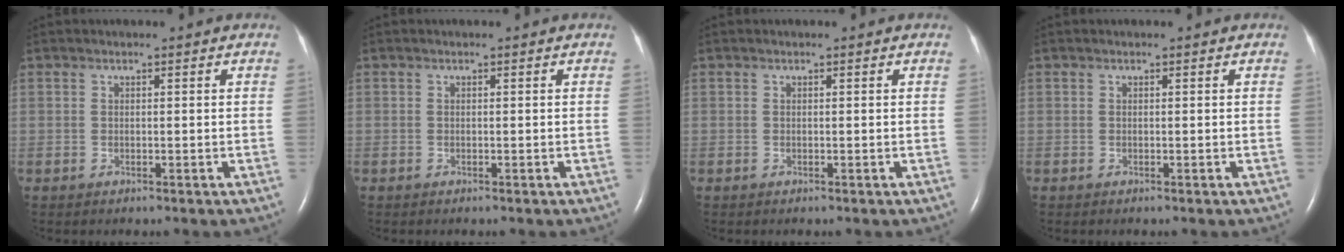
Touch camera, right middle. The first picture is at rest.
{"total": 0.0}
{"total": 0.0}
{"total": 0.0}